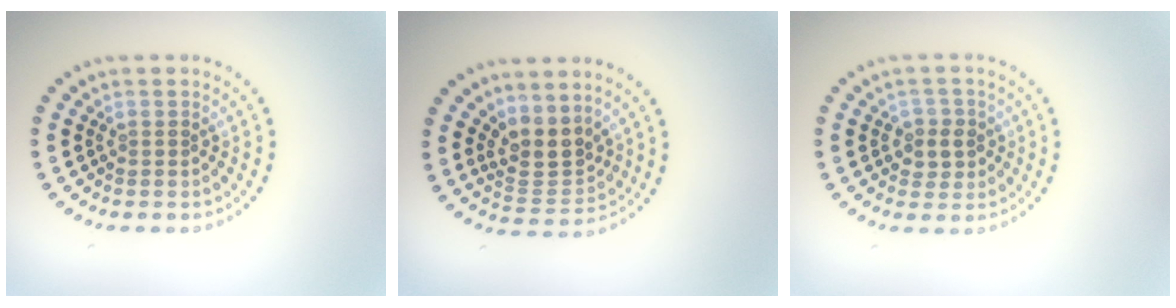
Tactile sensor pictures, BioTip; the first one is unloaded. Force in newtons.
{"total": 3.4, "press": 2.8, "slide": 1.8}
{"total": 2.3, "press": 2.2, "slide": 0.7}